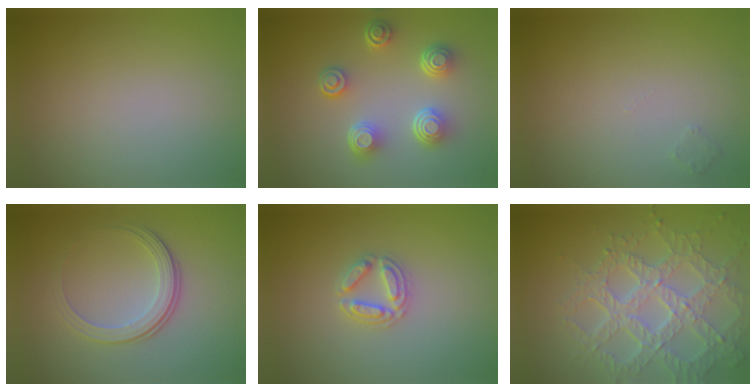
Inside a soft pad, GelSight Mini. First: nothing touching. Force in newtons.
{"total": 4.9, "press": 3.6, "slide": 3.4}
{"total": 0.7, "press": 0.7, "slide": 0.0}
{"total": 3.7, "press": 2.6, "slide": 2.6}
{"total": 2.8, "press": 2.7, "slide": 0.5}
{"total": 7.0, "press": 5.1, "slide": 4.8}